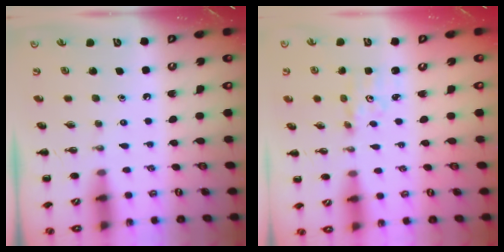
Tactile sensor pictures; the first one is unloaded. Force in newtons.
{"total": 1.9, "press": 1.8, "slide": 0.6}